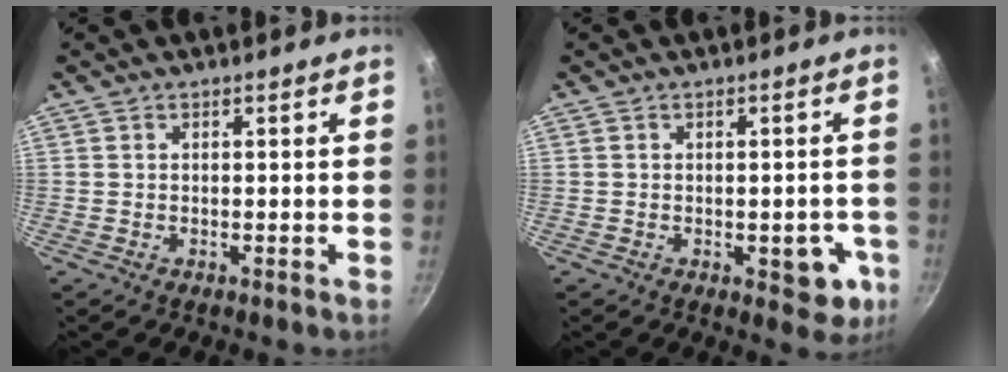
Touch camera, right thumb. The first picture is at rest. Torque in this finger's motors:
{"motor_torque": [0.80, 0.58, 0.85, -0.43, 0.03]}